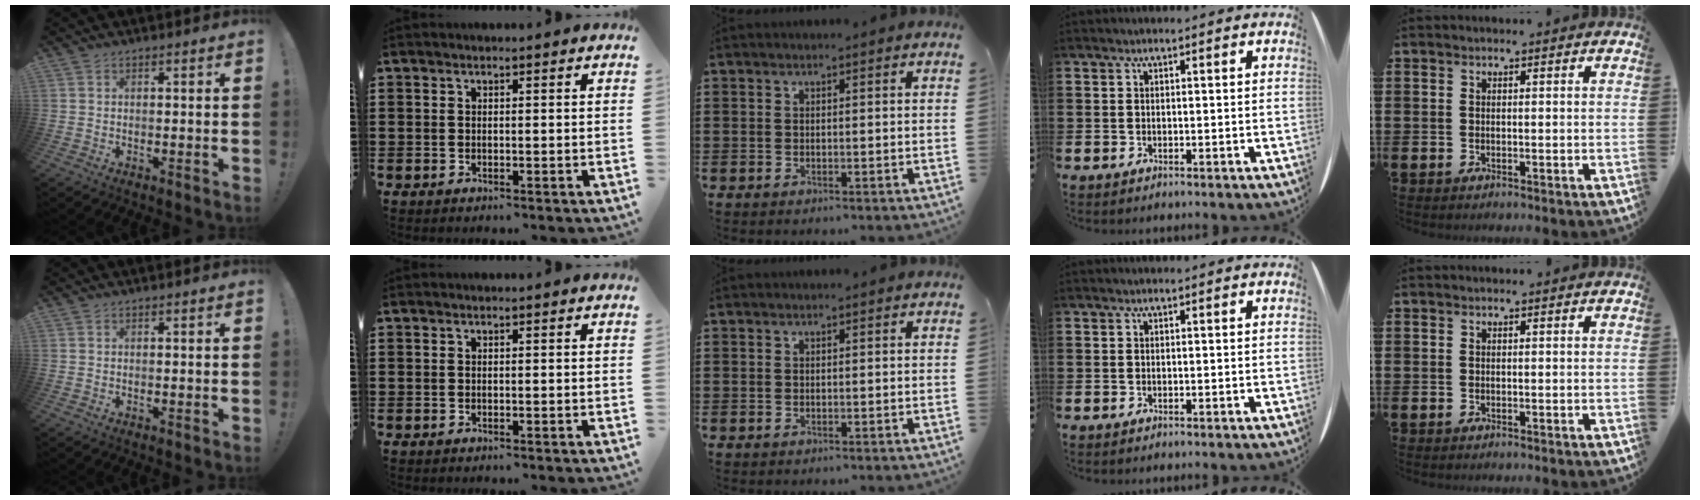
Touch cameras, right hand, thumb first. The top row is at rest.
{}